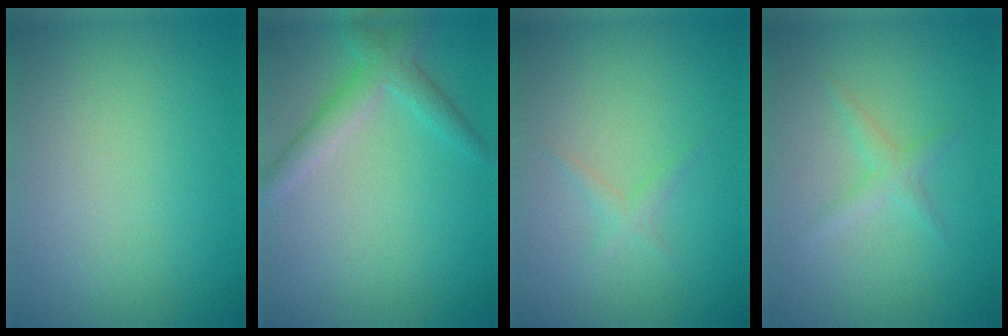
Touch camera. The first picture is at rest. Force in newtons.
{"total": 2.8, "press": 2.8, "slide": 0.1}
{"total": 1.0, "press": 1.0, "slide": 0.0}
{"total": 1.4, "press": 1.4, "slide": 0.0}